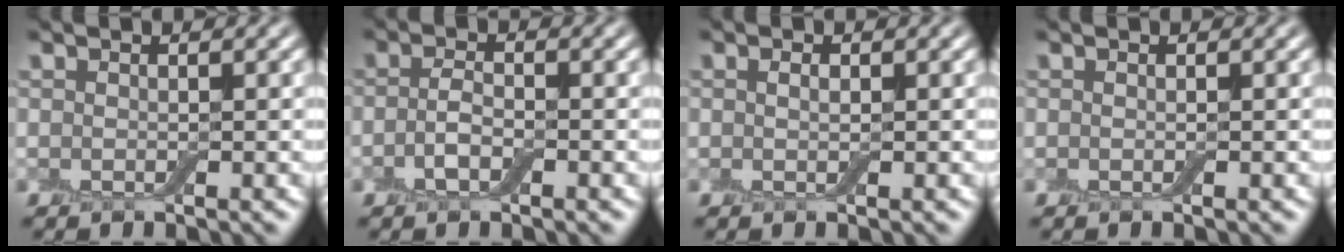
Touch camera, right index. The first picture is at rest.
{"total": 2.1, "force": [-0.8, 0.9, 1.7], "torque": [-0.038, 0.001, -0.021]}
{"total": 0.8, "force": [0.2, 0.4, 0.7], "torque": [-0.015, 0.001, 0.003]}
{"total": 0.0}